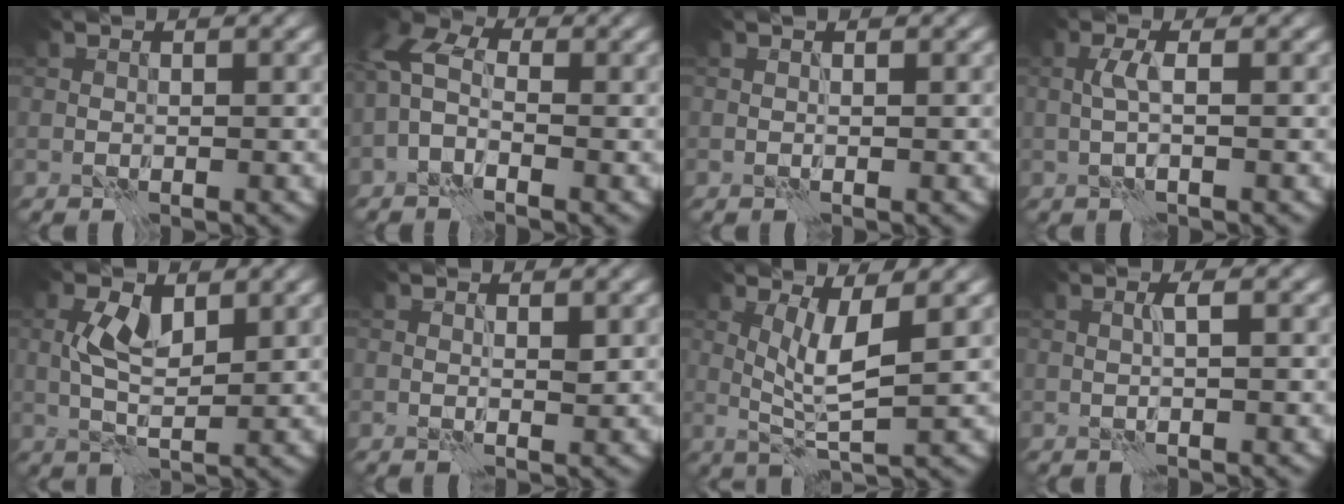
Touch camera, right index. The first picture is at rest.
{"total": 3.3, "force": [-0.6, 1.8, 2.7], "torque": [-0.058, 0.016, -0.029]}
{"total": 0.6, "force": [0.3, -0.5, 0.1], "torque": [0.000, 0.005, 0.002]}
{"total": 1.4, "force": [0.2, -0.3, 1.4], "torque": [-0.029, 0.008, 0.000]}
{"total": 3.2, "force": [1.0, 1.1, 2.8], "torque": [-0.062, 0.006, 0.017]}
{"total": 1.1, "force": [0.9, -0.4, 0.4], "torque": [-0.002, -0.001, 0.018]}
{"total": 3.7, "force": [1.4, -0.2, 3.4], "torque": [-0.070, -0.005, 0.034]}
{"total": 1.3, "force": [0.7, -0.8, 0.7], "torque": [-0.012, 0.004, 0.012]}